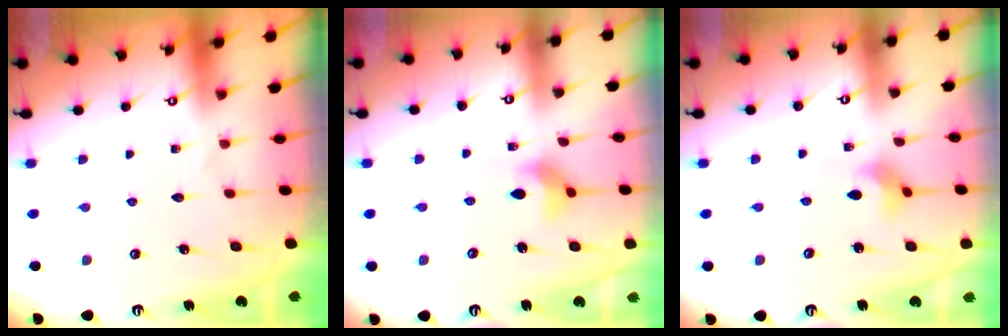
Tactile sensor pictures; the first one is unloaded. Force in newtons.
{"total": 7.3, "press": 7.2, "slide": 1.2}
{"total": 3.1, "press": 3.1, "slide": 0.1}